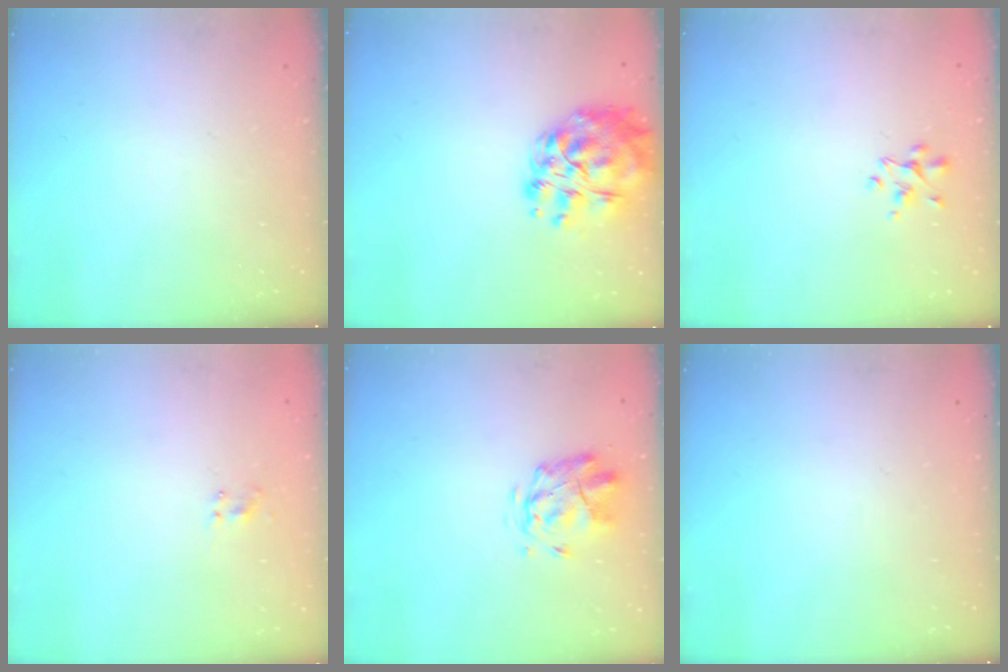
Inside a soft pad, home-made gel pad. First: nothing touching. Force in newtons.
{"total": 14.4, "press": 13.9, "slide": 3.6}
{"total": 3.0, "press": 2.9, "slide": 0.9}
{"total": 1.5, "press": 1.3, "slide": 0.8}
{"total": 2.7, "press": 2.4, "slide": 1.3}
{"total": 0.0}